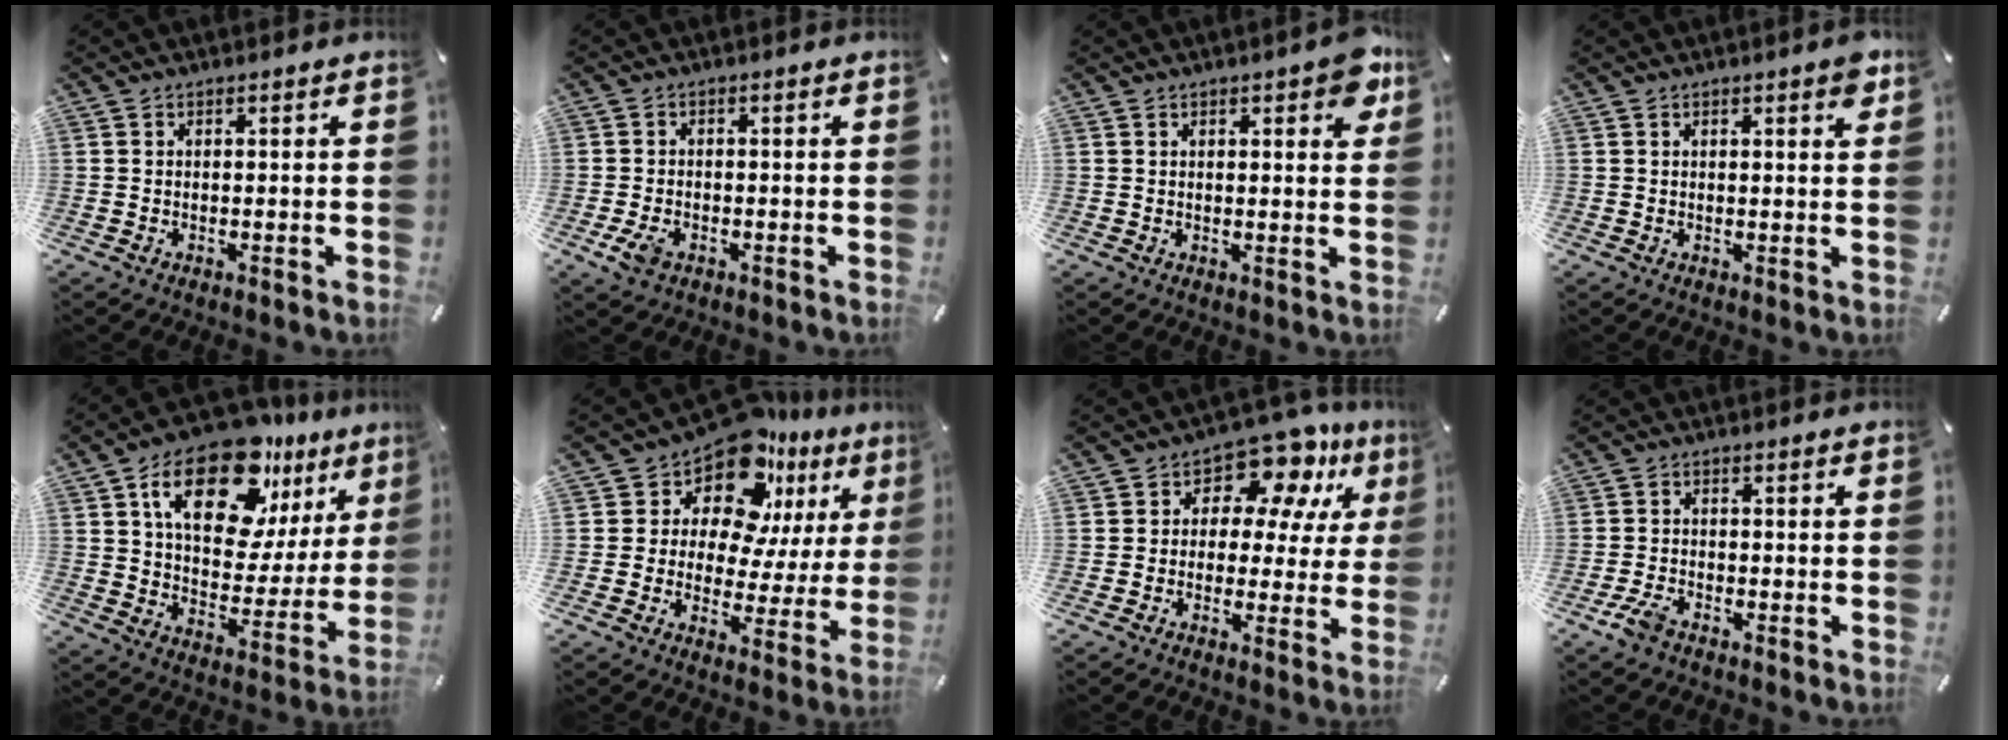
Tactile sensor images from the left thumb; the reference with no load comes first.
{"total": 3.9, "force": [-1.7, 2.4, 2.5], "torque": [-0.062, 0.000, -0.034]}
{"total": 5.6, "force": [2.7, 2.0, 4.4], "torque": [-0.050, -0.010, 0.040]}
{"total": 3.0, "force": [1.5, 0.7, 2.5], "torque": [-0.034, -0.005, 0.022]}
{"total": 21.4, "force": [13.2, 11.2, 12.6], "torque": [-0.203, -0.075, 0.227]}
{"total": 15.1, "force": [11.1, 8.0, 6.3], "torque": [-0.112, -0.094, 0.194]}
{"total": 10.7, "force": [6.7, 6.1, 5.6], "torque": [-0.090, -0.051, 0.123]}
{"total": 3.9, "force": [-2.7, 1.7, 2.2], "torque": [-0.061, 0.004, -0.056]}